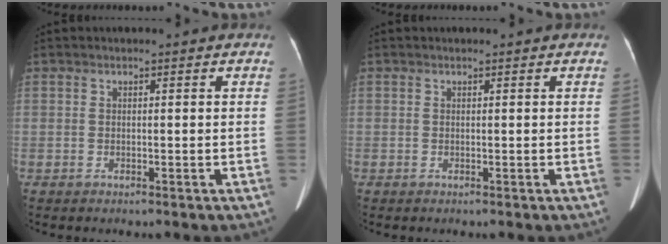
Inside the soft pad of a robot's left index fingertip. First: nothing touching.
{"total": 0.0}